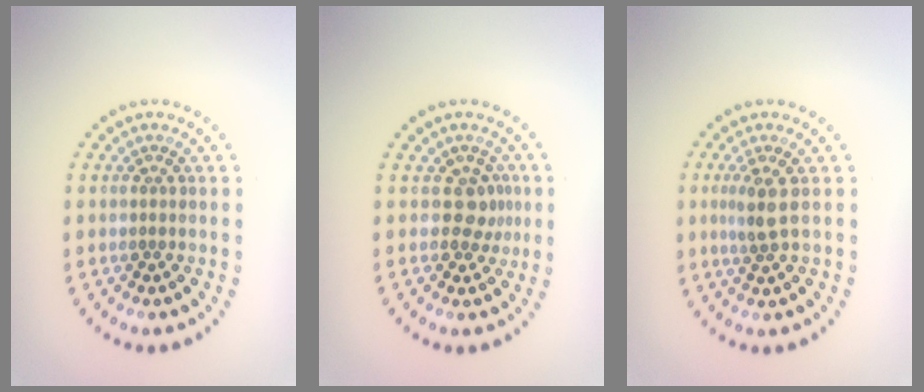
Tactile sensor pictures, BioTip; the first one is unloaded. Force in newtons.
{"total": 1.9, "press": 1.6, "slide": 1.1}
{"total": 2.1, "press": 1.7, "slide": 1.2}